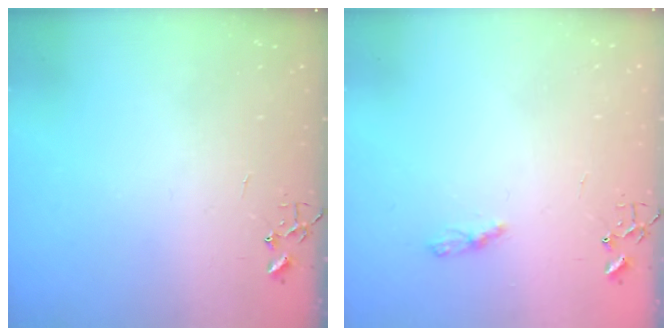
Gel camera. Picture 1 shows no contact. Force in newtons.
{"total": 4.7, "press": 4.7, "slide": 0.4}